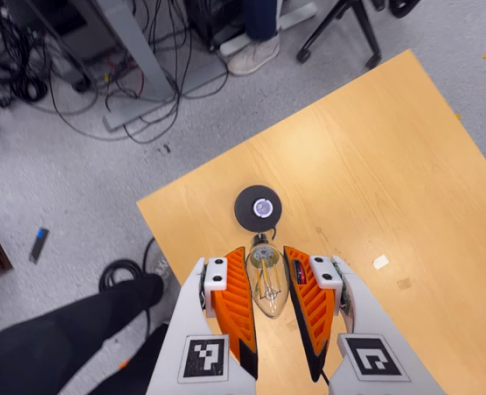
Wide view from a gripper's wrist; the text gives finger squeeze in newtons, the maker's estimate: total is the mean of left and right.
{"total": 12.6, "left": 13.0, "right": 12.2}